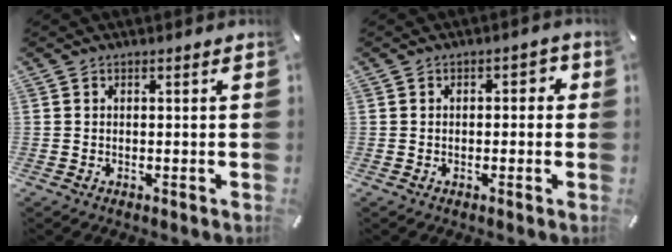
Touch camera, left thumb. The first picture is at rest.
{"total": 2.1, "force": [-0.6, 1.4, 1.4], "torque": [-0.020, 0.009, -0.018]}